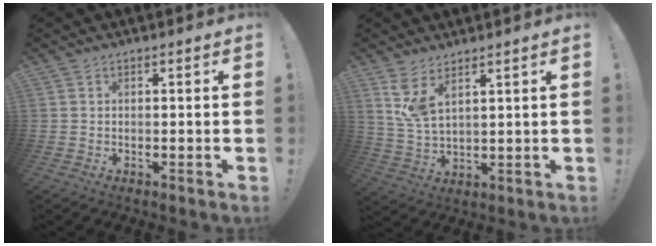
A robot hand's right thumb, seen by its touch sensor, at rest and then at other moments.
{"total": 7.1, "force": [4.9, 2.2, 4.7], "torque": [-0.092, -0.025, 0.093]}